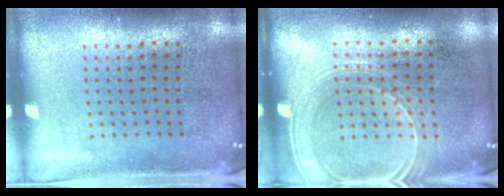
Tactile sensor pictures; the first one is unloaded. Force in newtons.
{"total": 1.8, "press": 1.6, "slide": 0.7}